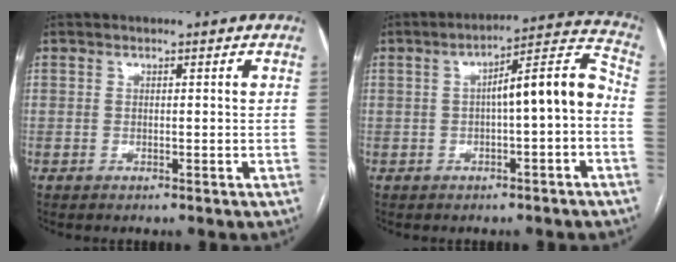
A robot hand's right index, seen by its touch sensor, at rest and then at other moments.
{"total": 9.3, "force": [-1.0, 1.3, 9.1], "torque": [-0.129, 0.037, -0.013]}